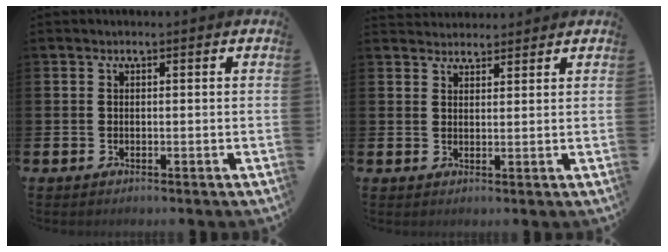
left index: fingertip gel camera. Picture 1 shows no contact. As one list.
[{"total": 2.7, "force": [2.6, 0.7, -0.2], "torque": [-0.002, -0.008, 0.048]}]